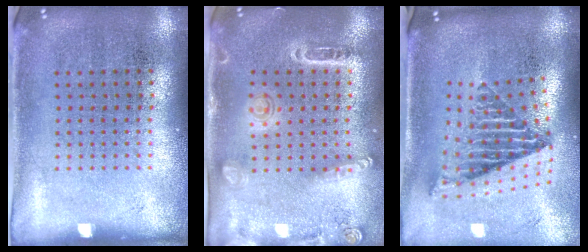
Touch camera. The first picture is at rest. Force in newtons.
{"total": 1.6, "press": 1.5, "slide": 0.5}
{"total": 2.6, "press": 1.6, "slide": 2.0}